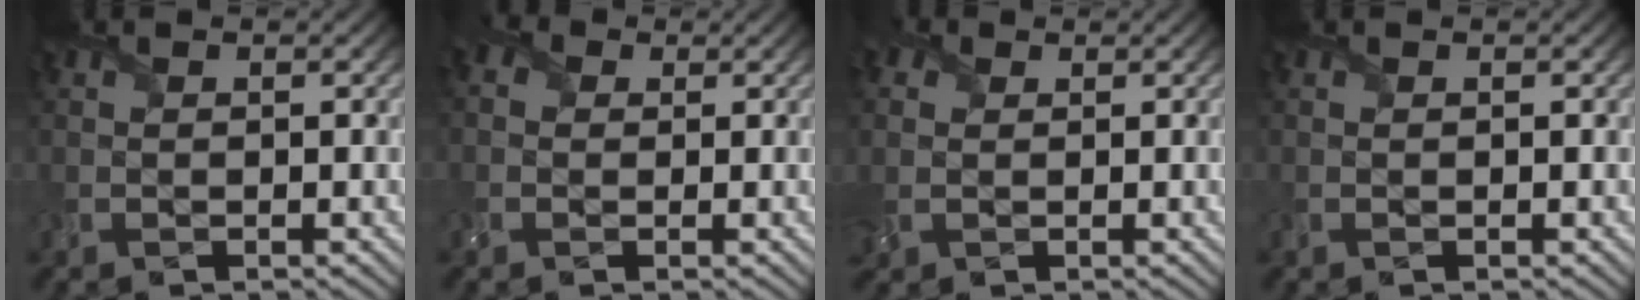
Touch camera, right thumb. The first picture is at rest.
{"total": 2.4, "force": [0.0, 2.2, 1.0], "torque": [-0.031, 0.003, -0.008]}
{"total": 3.3, "force": [0.5, 2.8, 1.7], "torque": [-0.065, 0.002, 0.012]}
{"total": 0.0}